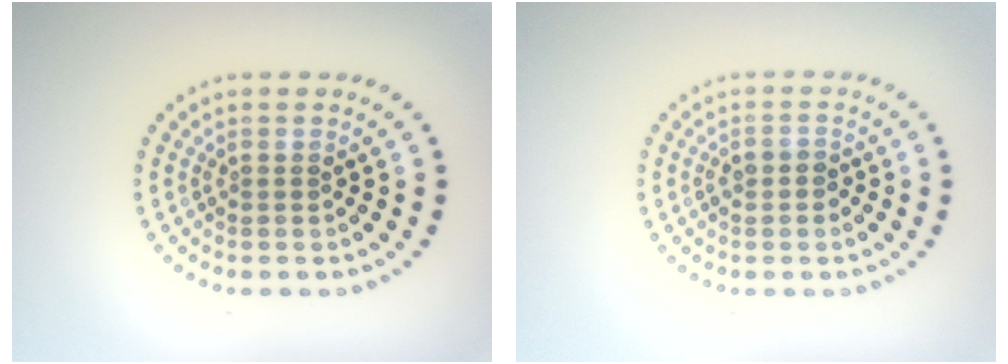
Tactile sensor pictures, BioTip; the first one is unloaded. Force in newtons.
{"total": 1.4, "press": 1.3, "slide": 0.5}